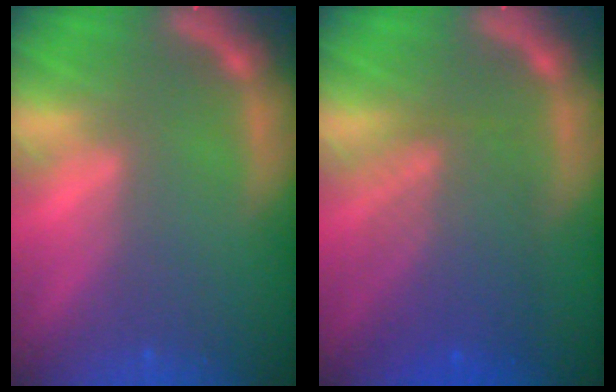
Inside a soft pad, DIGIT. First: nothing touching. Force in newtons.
{"total": 6.6}